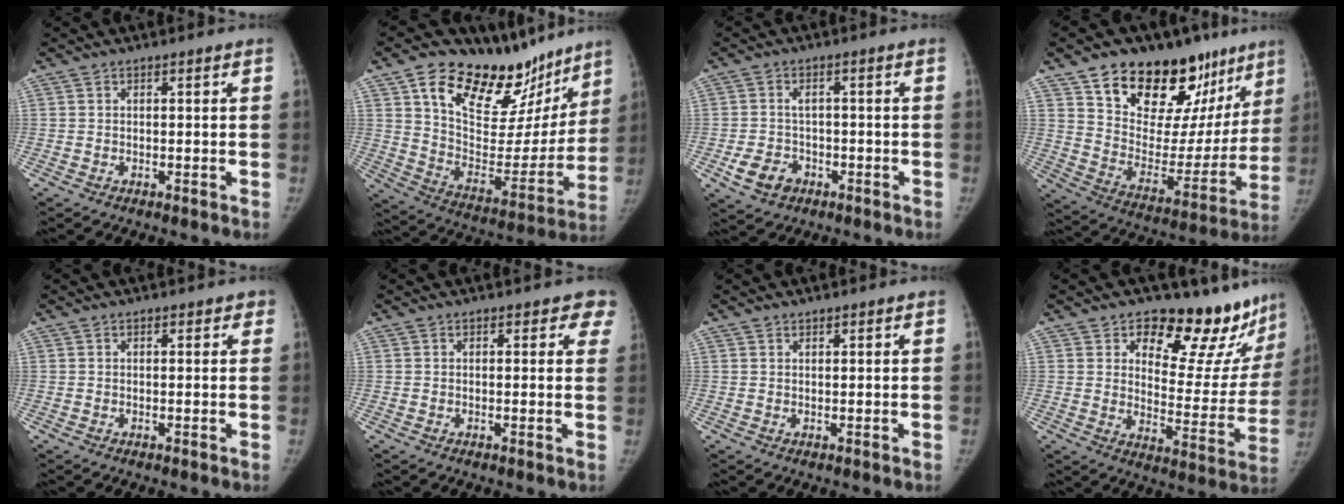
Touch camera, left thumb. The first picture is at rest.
{"total": 27.4, "force": [18.2, 13.7, 15.2], "torque": [-0.180, -0.068, 0.292]}
{"total": 5.8, "force": [-2.5, 4.4, 2.7], "torque": [-0.041, 0.014, -0.037]}
{"total": 27.6, "force": [17.8, 15.1, 14.7], "torque": [-0.170, -0.067, 0.279]}
{"total": 1.3, "force": [0.8, 0.8, 0.5], "torque": [0.009, -0.001, 0.005]}
{"total": 3.9, "force": [3.0, 2.0, 1.5], "torque": [0.023, -0.009, 0.019]}
{"total": 0.7, "force": [0.7, 0.3, 0.1], "torque": [0.003, -0.005, 0.010]}
{"total": 20.5, "force": [15.5, 9.2, 9.7], "torque": [-0.063, -0.111, 0.197]}